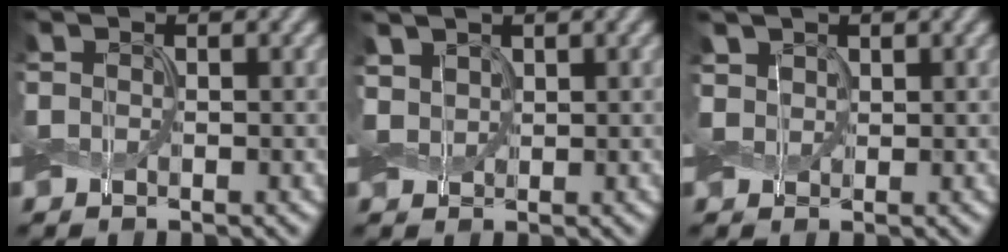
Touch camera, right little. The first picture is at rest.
{"total": 2.1, "force": [1.3, 1.3, 1.0], "torque": [-0.029, 0.007, 0.024]}
{"total": 1.5, "force": [0.9, 1.0, 0.5], "torque": [-0.016, 0.004, 0.015]}